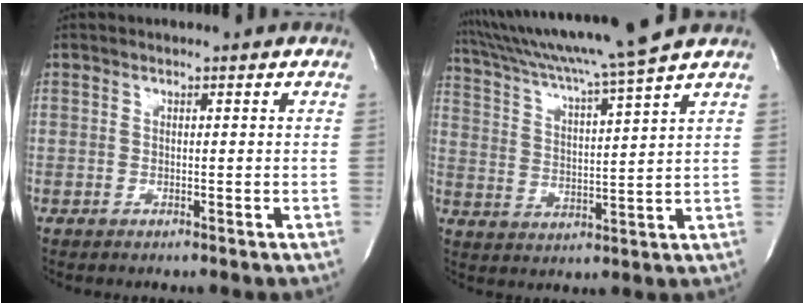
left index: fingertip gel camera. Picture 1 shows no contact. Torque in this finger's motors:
{"motor_torque": [0.39, -0.42, 0.69, 0.21]}